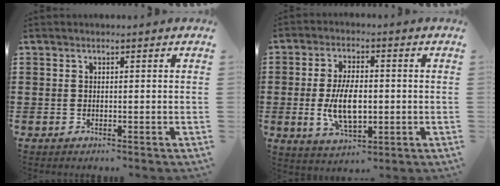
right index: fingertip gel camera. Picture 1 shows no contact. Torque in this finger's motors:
{"motor_torque": [1.74, 0.39, 0.39, 0.21]}